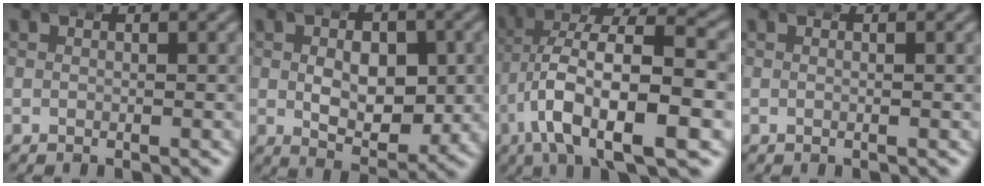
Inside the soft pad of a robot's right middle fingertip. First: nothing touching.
{"total": 7.6, "force": [0.5, 4.6, 6.0], "torque": [-0.084, -0.015, 0.011]}
{"total": 11.1, "force": [-1.1, 5.7, 9.5], "torque": [-0.171, -0.018, -0.012]}
{"total": 0.6, "force": [0.1, 0.2, 0.6], "torque": [-0.008, 0.003, -0.002]}